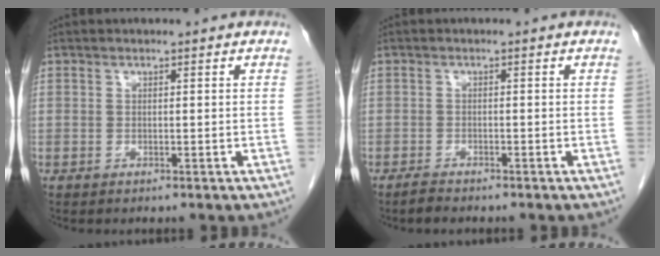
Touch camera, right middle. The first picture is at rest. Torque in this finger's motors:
{"motor_torque": [0.64, -0.78, 0.12, 0.03]}